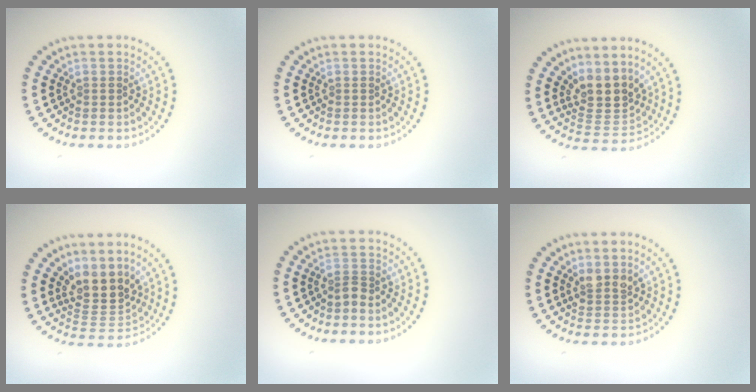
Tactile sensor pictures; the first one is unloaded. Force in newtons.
{"total": 0.0}
{"total": 3.9, "press": 3.3, "slide": 2.1}
{"total": 3.9, "press": 3.3, "slide": 2.1}
{"total": 1.1, "press": 0.7, "slide": 0.8}
{"total": 1.9, "press": 1.5, "slide": 1.1}